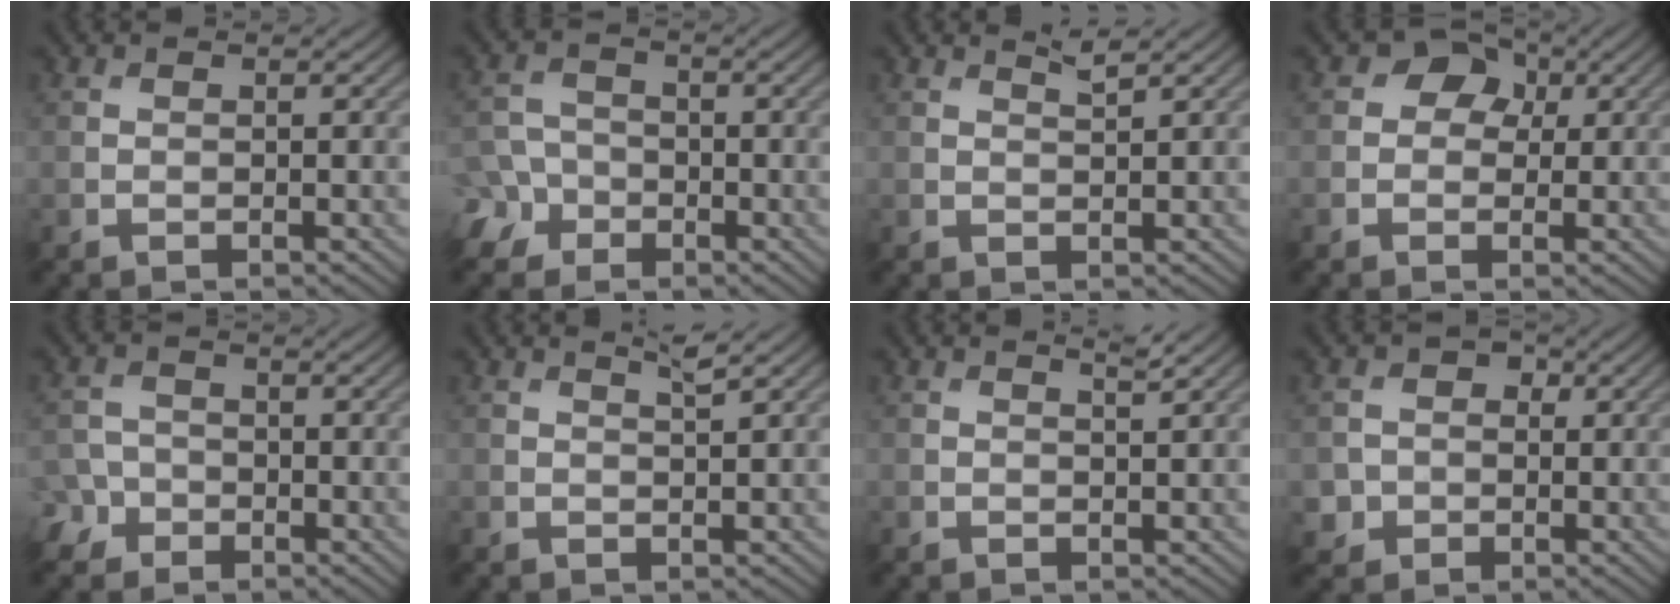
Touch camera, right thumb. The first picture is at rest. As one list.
[{"total": 5.3, "force": [-3.0, 4.1, 1.6], "torque": [-0.028, -0.007, -0.069]}, {"total": 1.3, "force": [1.1, 0.0, 0.8], "torque": [-0.021, 0.001, 0.021]}, {"total": 4.4, "force": [1.2, 3.7, 2.2], "torque": [-0.024, 0.007, -0.006]}, {"total": 3.2, "force": [-1.9, 2.5, 0.8], "torque": [-0.019, -0.003, -0.045]}, {"total": 1.6, "force": [1.1, 0.0, 1.2], "torque": [-0.025, 0.004, 0.021]}, {"total": 1.3, "force": [1.0, 0.0, 0.8], "torque": [-0.018, 0.001, 0.014]}, {"total": 3.9, "force": [-0.3, 3.7, 1.1], "torque": [-0.016, 0.000, -0.019]}]